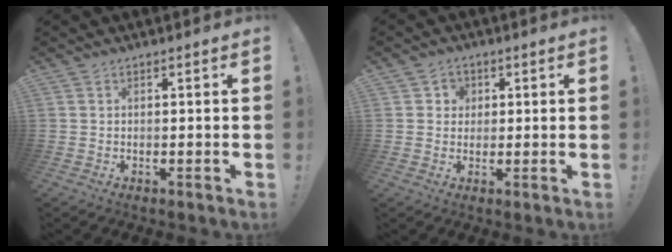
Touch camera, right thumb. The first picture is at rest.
{"total": 3.4, "force": [0.8, 3.2, 0.8], "torque": [-0.012, -0.001, 0.015]}